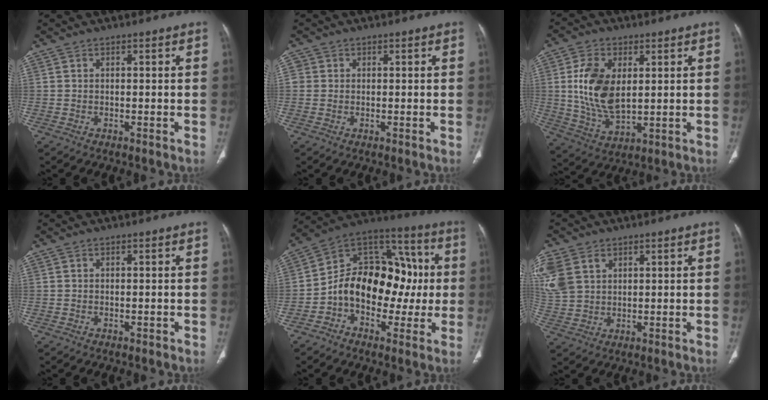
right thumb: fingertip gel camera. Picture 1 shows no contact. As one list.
[{"total": 1.3, "force": [0.1, 1.3, 0.1], "torque": [0.007, 0.003, 0.001]}, {"total": 12.6, "force": [2.1, 7.3, 10.0], "torque": [-0.186, -0.014, 0.048]}, {"total": 0.0}, {"total": 19.1, "force": [-2.0, 13.4, 13.5], "torque": [-0.163, 0.060, -0.035]}, {"total": 10.4, "force": [4.1, 7.7, 5.7], "torque": [-0.139, 0.002, 0.092]}]